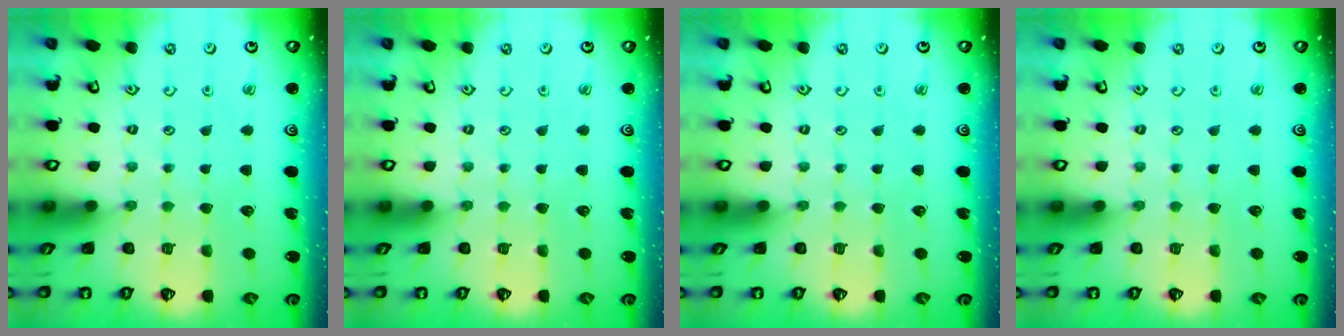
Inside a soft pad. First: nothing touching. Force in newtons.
{"total": 0.0}
{"total": 0.0}
{"total": 0.0}